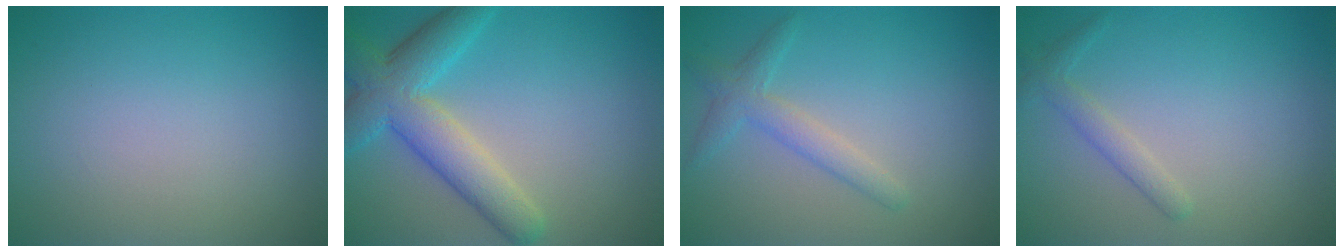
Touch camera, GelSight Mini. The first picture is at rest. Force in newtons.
{"total": 6.5, "press": 6.5, "slide": 0.5}
{"total": 2.4, "press": 2.4, "slide": 0.0}
{"total": 1.6, "press": 1.6, "slide": 0.1}